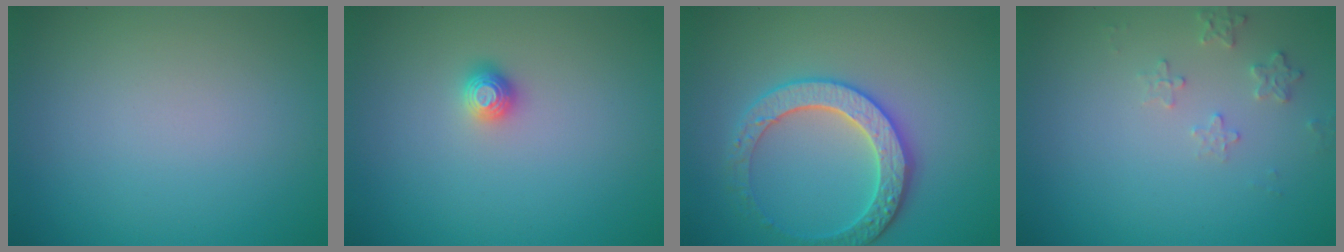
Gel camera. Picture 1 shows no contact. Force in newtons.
{"total": 1.1, "press": 1.0, "slide": 0.3}
{"total": 4.0, "press": 3.8, "slide": 1.1}
{"total": 1.6, "press": 1.6, "slide": 0.4}